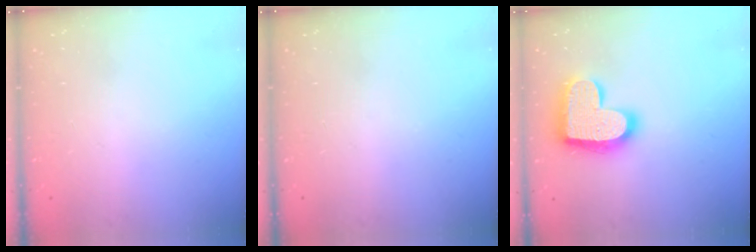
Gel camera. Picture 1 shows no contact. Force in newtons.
{"total": 0.0}
{"total": 18.7, "press": 18.7, "slide": 1.2}